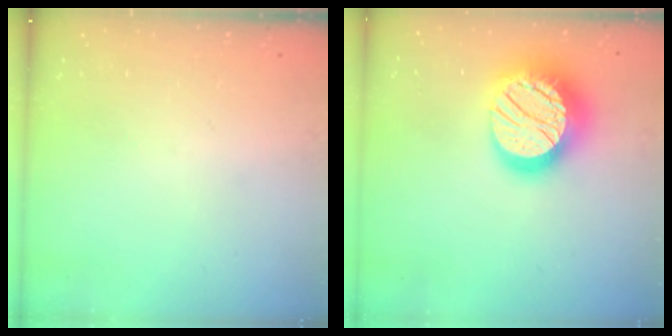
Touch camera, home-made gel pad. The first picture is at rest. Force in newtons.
{"total": 23.1, "press": 23.1, "slide": 1.5}